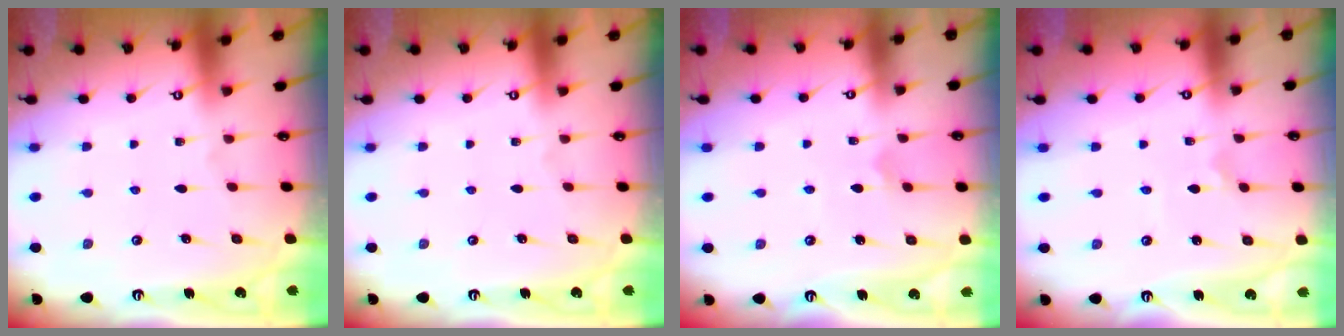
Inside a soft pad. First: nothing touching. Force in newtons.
{"total": 0.0}
{"total": 2.9, "press": 2.9, "slide": 0.4}
{"total": 0.8, "press": 0.8, "slide": 0.2}